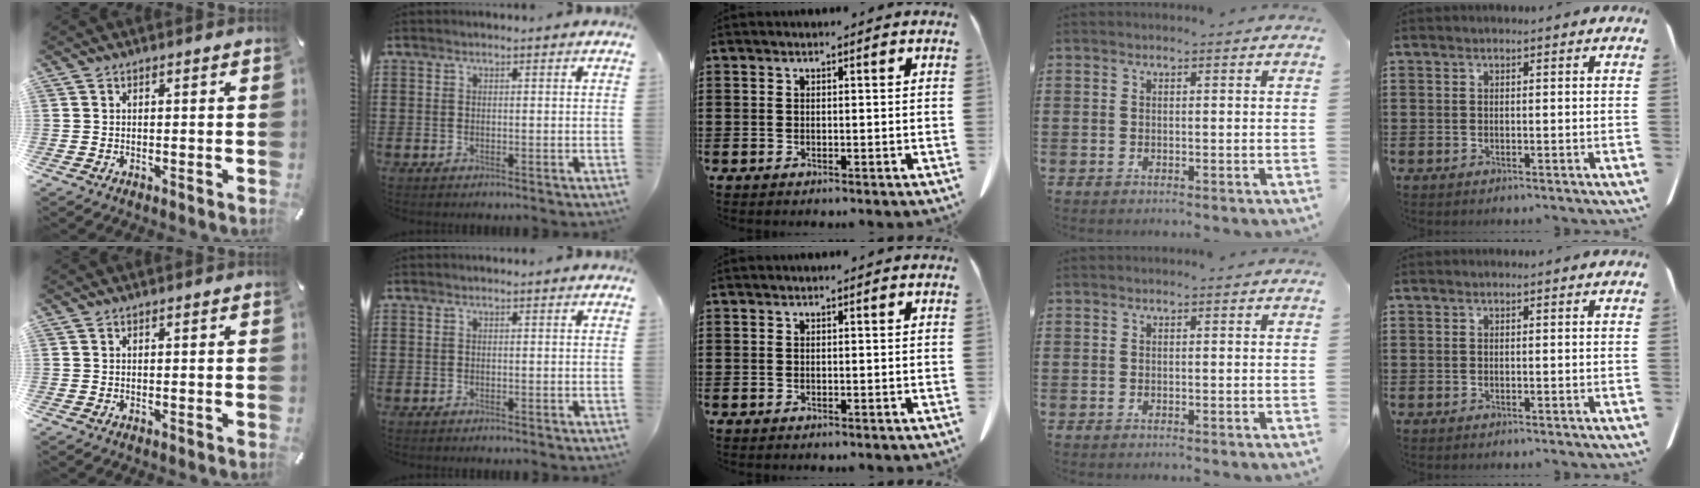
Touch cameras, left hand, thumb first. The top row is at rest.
{}